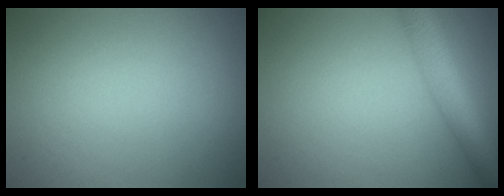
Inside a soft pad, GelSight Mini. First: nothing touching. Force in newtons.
{"total": 5.9, "press": 5.9, "slide": 0.2}